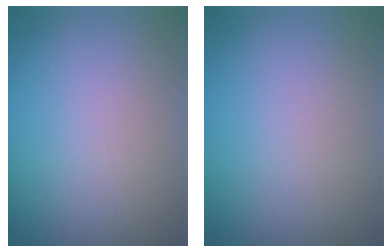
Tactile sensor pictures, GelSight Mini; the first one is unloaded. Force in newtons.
{"total": 0.0}